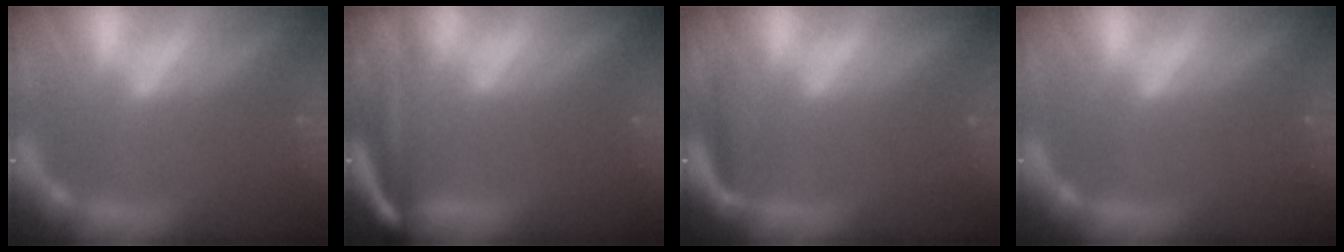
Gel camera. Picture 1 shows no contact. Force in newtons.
{"total": 9.0}
{"total": 2.5}
{"total": 0.0}